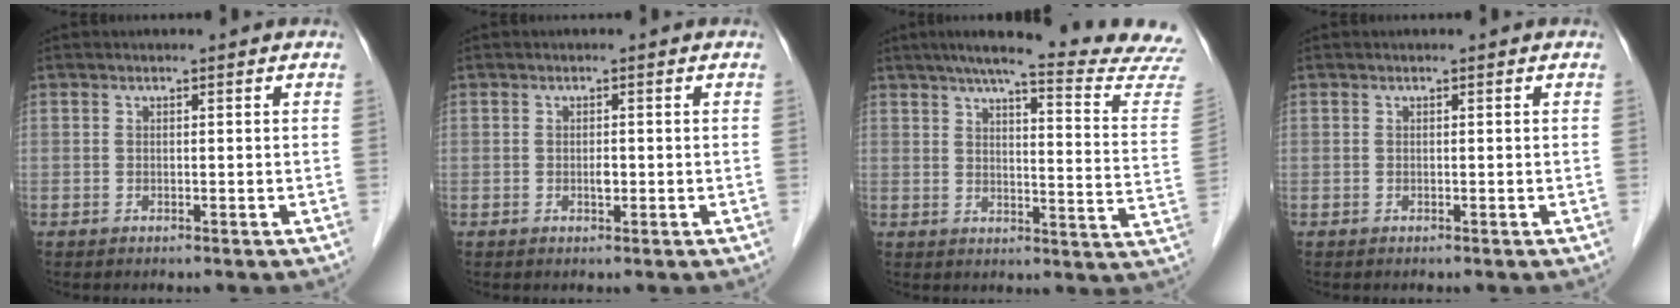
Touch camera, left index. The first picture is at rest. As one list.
[{"total": 0.9, "force": [-0.1, 0.5, 0.8], "torque": [-0.014, 0.001, -0.003]}, {"total": 21.0, "force": [19.0, -1.0, 8.9], "torque": [-0.123, -0.076, 0.224]}, {"total": 0.0}]